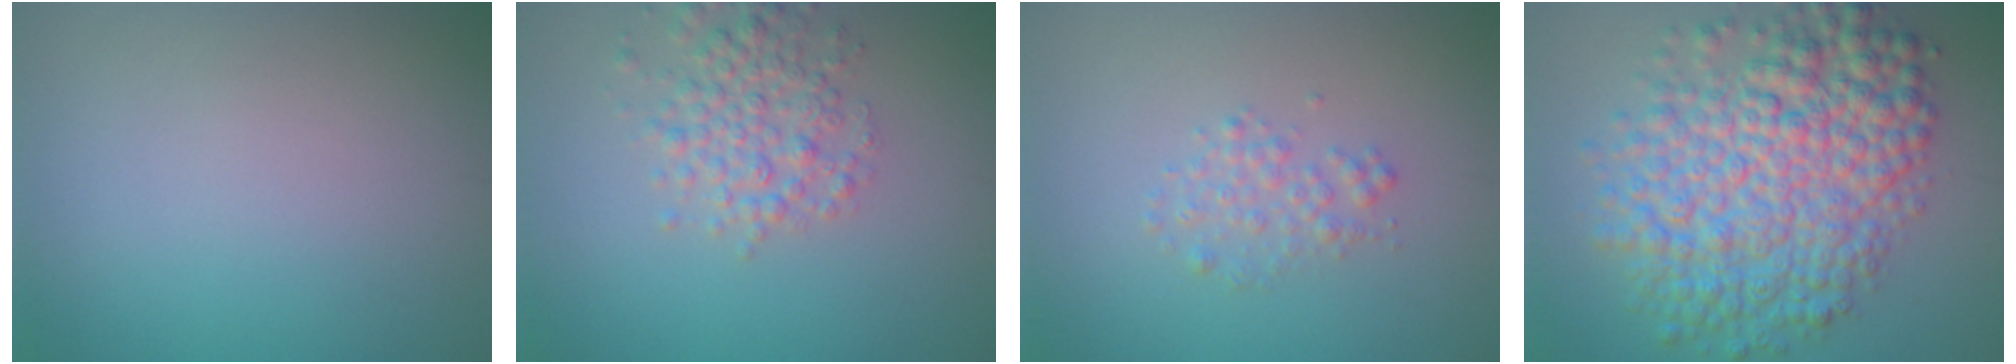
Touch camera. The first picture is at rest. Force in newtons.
{"total": 3.6, "press": 3.6, "slide": 0.1}
{"total": 1.5, "press": 1.5, "slide": 0.0}
{"total": 9.7, "press": 9.7, "slide": 0.1}